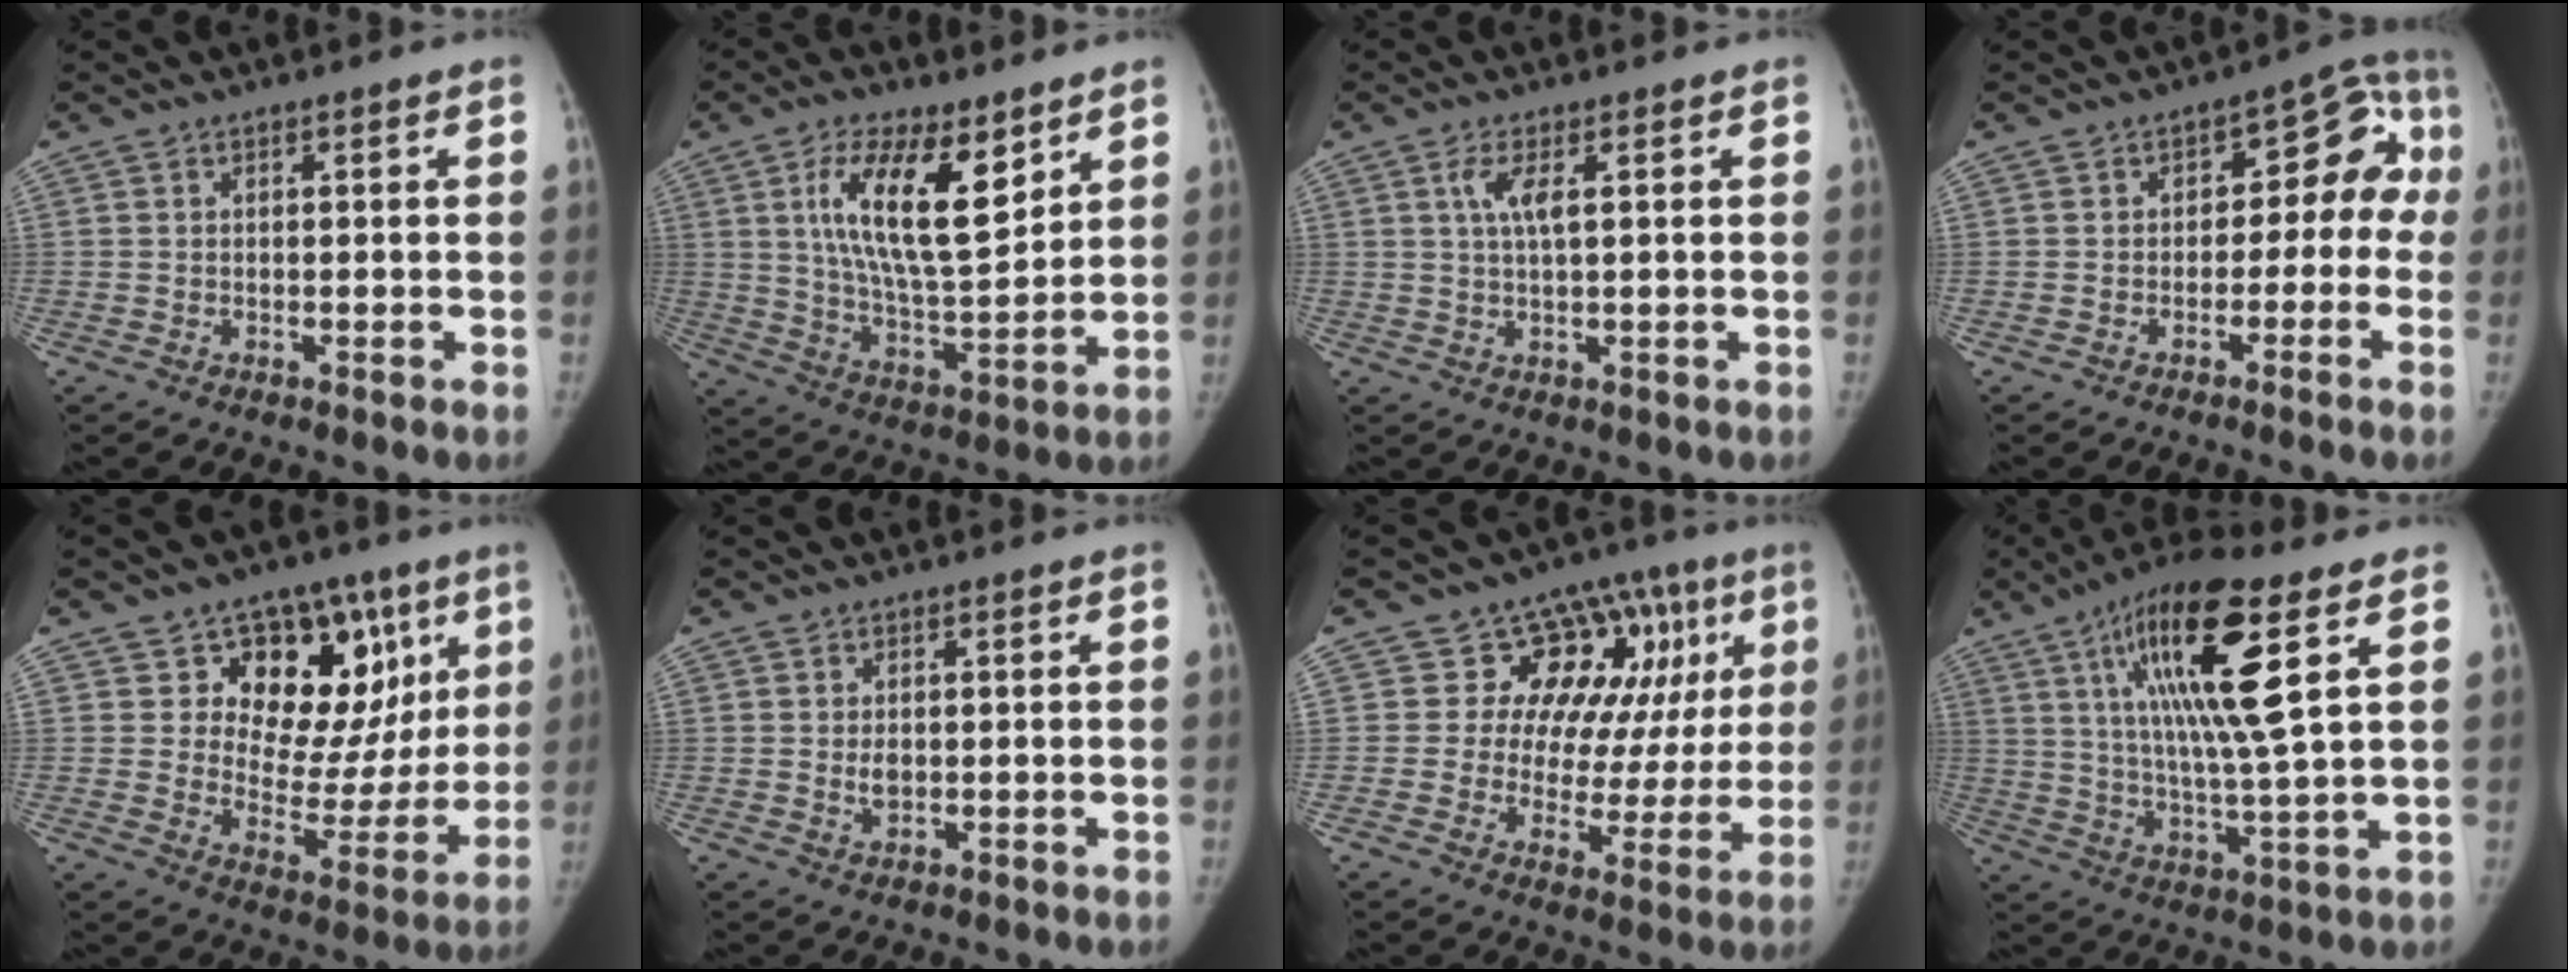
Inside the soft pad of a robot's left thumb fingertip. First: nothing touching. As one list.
[{"total": 16.3, "force": [7.1, 6.5, 13.2], "torque": [-0.207, -0.040, 0.132]}, {"total": 3.7, "force": [1.1, 1.0, 3.3], "torque": [-0.076, -0.001, 0.023]}, {"total": 9.9, "force": [-1.7, 6.7, 7.1], "torque": [-0.033, 0.050, -0.034]}, {"total": 19.3, "force": [8.4, 13.2, 11.2], "torque": [-0.070, -0.018, 0.126]}, {"total": 2.4, "force": [0.0, 1.6, 1.8], "torque": [-0.023, -0.003, 0.002]}, {"total": 15.9, "force": [5.6, 11.7, 9.1], "torque": [-0.041, 0.008, 0.076]}, {"total": 18.7, "force": [7.2, 3.4, 16.9], "torque": [-0.312, -0.021, 0.122]}]